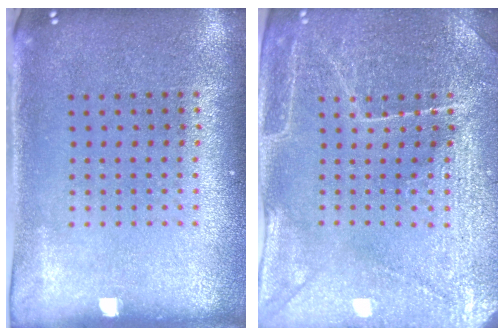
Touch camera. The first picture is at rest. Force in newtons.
{"total": 3.6, "press": 3.5, "slide": 0.7}